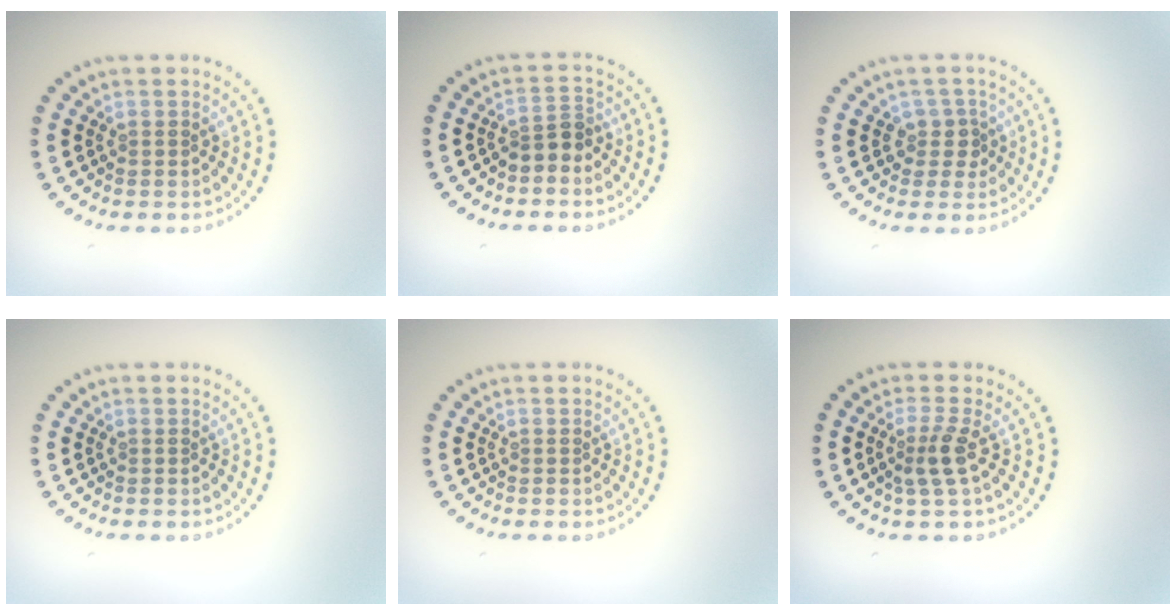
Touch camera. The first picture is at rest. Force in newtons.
{"total": 2.2, "press": 1.8, "slide": 1.3}
{"total": 2.0, "press": 1.7, "slide": 1.1}
{"total": 0.0}
{"total": 0.0}
{"total": 2.2, "press": 1.8, "slide": 1.4}